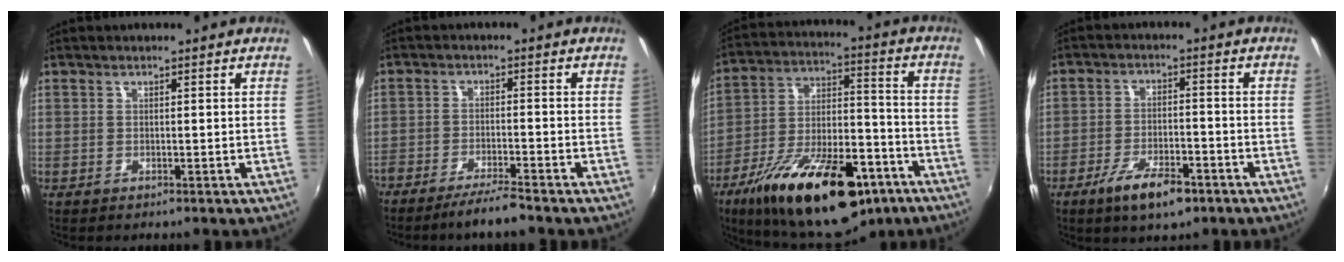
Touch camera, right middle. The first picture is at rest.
{"total": 5.8, "force": [-5.1, 0.0, 2.8], "torque": [-0.069, -0.004, -0.089]}
{"total": 26.0, "force": [-15.4, 10.8, 17.9], "torque": [-0.311, -0.013, -0.229]}
{"total": 8.6, "force": [-5.5, 2.9, 6.0], "torque": [-0.130, -0.012, -0.092]}